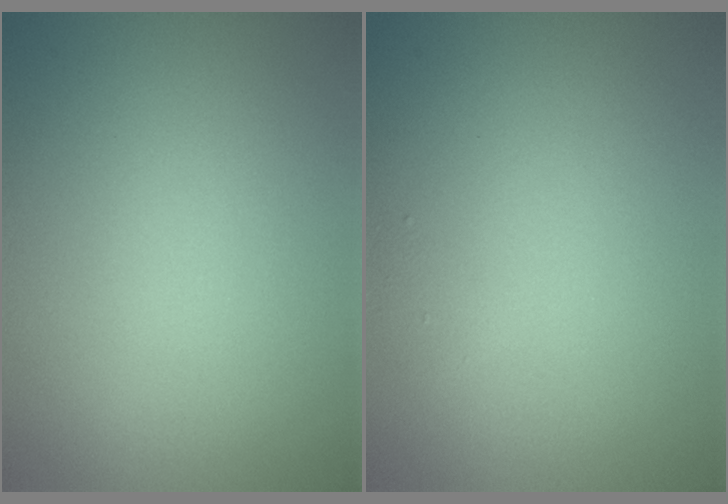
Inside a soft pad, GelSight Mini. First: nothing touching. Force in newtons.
{"total": 0.5, "press": 0.5, "slide": 0.0}